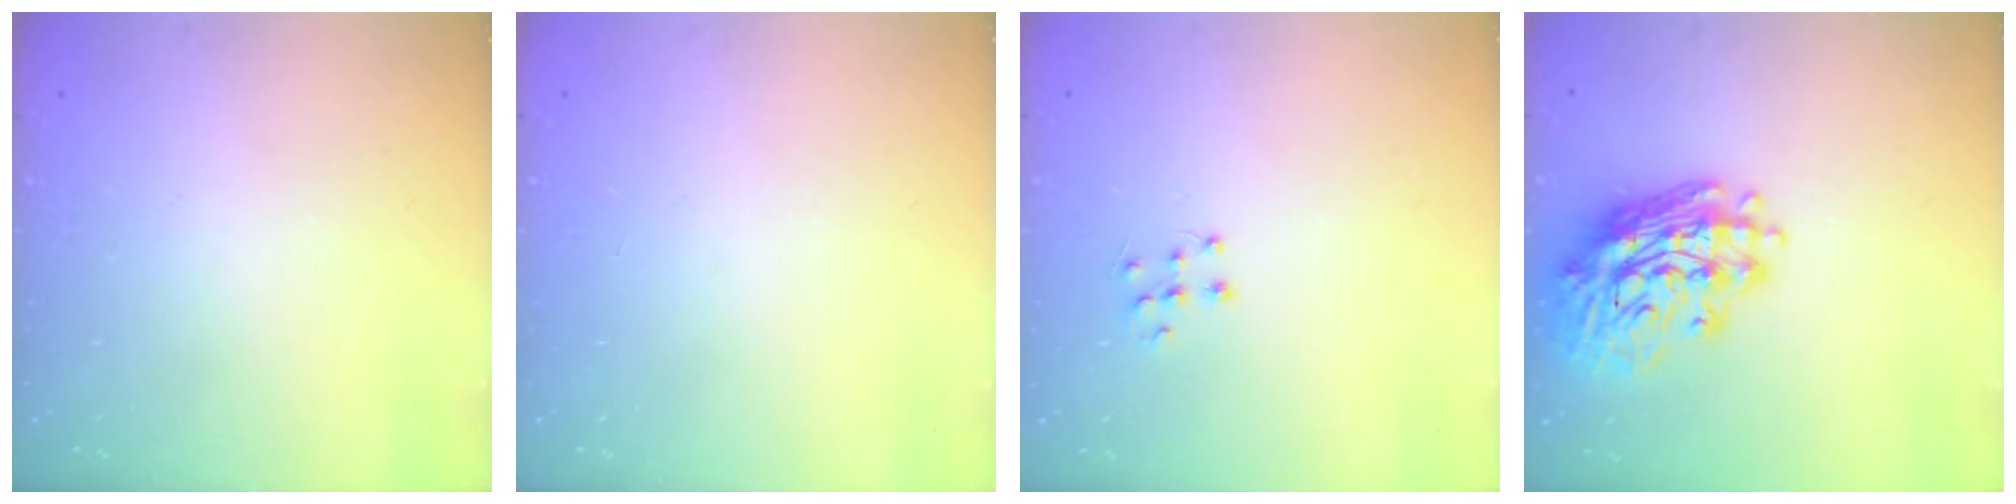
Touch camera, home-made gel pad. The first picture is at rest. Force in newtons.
{"total": 0.0}
{"total": 6.2, "press": 6.2, "slide": 0.4}
{"total": 18.1, "press": 17.6, "slide": 4.0}